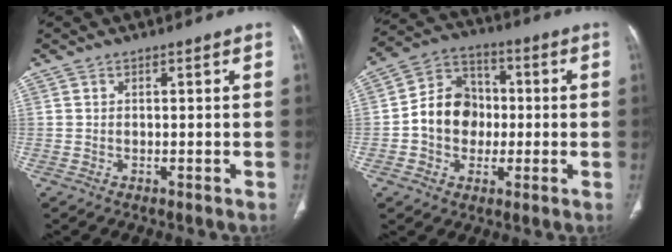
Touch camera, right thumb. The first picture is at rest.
{"total": 11.5, "force": [-0.9, 9.7, 6.2], "torque": [-0.069, 0.031, -0.024]}